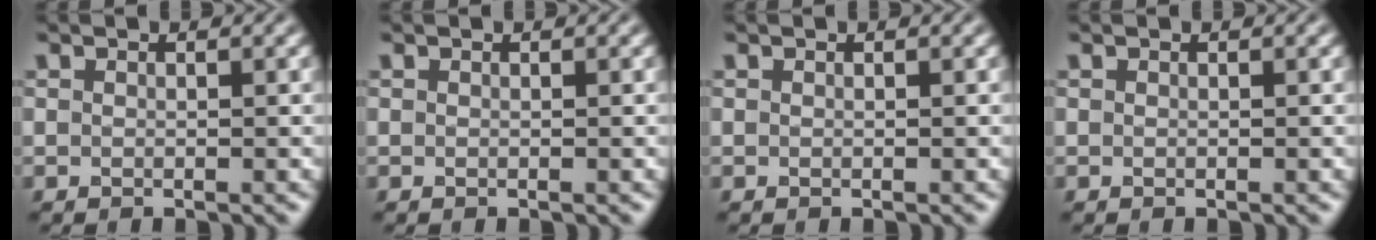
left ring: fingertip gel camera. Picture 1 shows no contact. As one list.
[{"total": 0.0}, {"total": 0.0}, {"total": 0.0}]